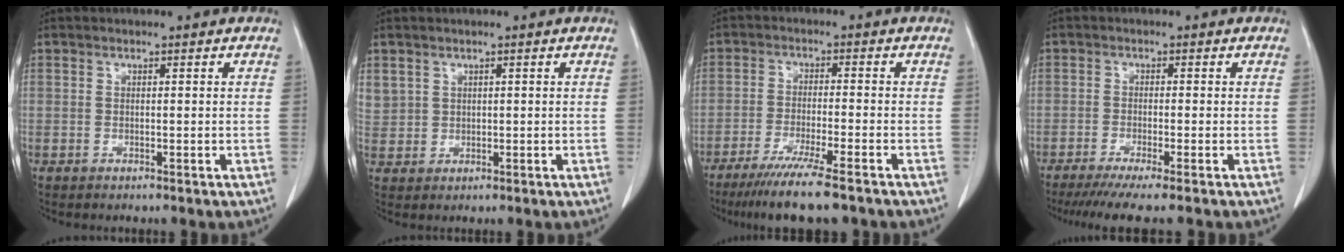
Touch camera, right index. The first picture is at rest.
{"total": 3.4, "force": [1.7, 2.9, 0.6], "torque": [-0.010, 0.007, 0.043]}
{"total": 9.9, "force": [-7.5, -0.1, 6.4], "torque": [-0.103, -0.026, -0.121]}
{"total": 7.2, "force": [-5.9, -0.8, 4.2], "torque": [-0.054, -0.021, -0.094]}